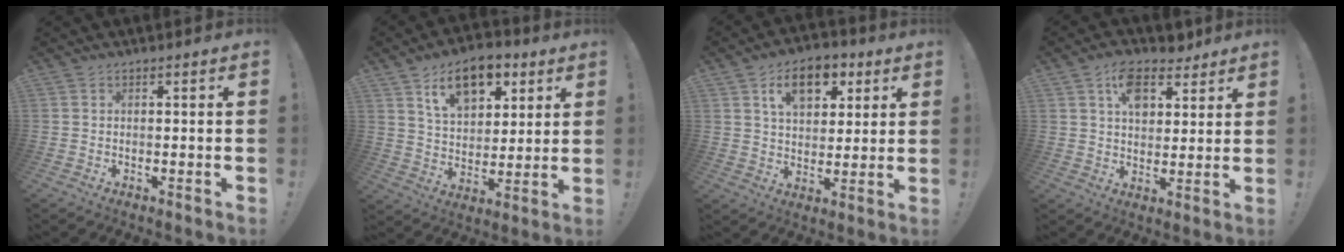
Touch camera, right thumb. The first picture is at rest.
{"total": 14.7, "force": [8.4, 8.9, 8.2], "torque": [-0.117, -0.038, 0.151]}
{"total": 11.8, "force": [5.7, 7.7, 6.9], "torque": [-0.103, -0.010, 0.104]}
{"total": 10.5, "force": [5.8, 6.5, 5.9], "torque": [-0.086, -0.021, 0.106]}